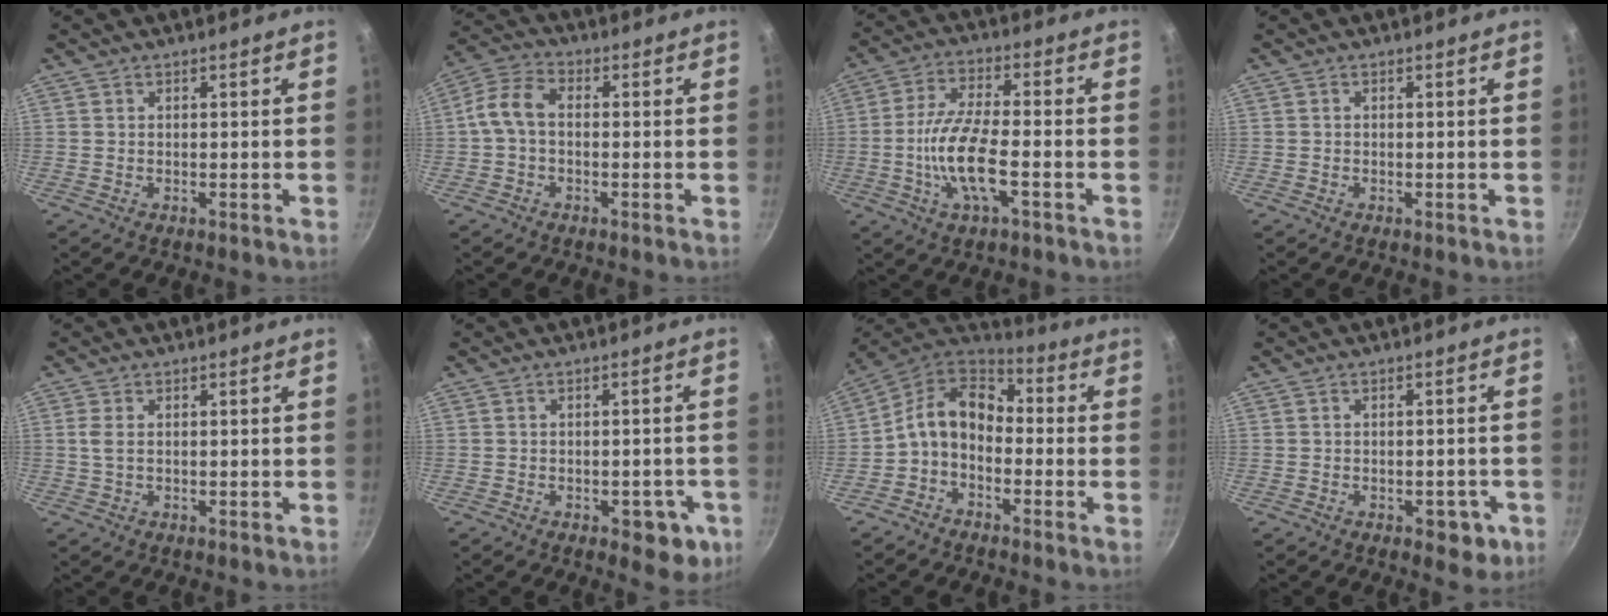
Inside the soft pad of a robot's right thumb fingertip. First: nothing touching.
{"total": 7.1, "force": [-0.2, 4.5, 5.5], "torque": [-0.109, 0.025, -0.015]}
{"total": 11.6, "force": [-2.8, 3.8, 10.5], "torque": [-0.219, 0.021, -0.054]}
{"total": 0.0}
{"total": 2.1, "force": [0.2, 1.2, 1.7], "torque": [-0.050, 0.001, 0.002]}
{"total": 6.3, "force": [-2.9, 3.2, 4.6], "torque": [-0.031, 0.014, -0.032]}
{"total": 11.4, "force": [-2.1, 8.3, 7.5], "torque": [-0.113, 0.065, -0.054]}
{"total": 4.6, "force": [-2.1, 2.5, 3.2], "torque": [-0.019, 0.009, -0.024]}